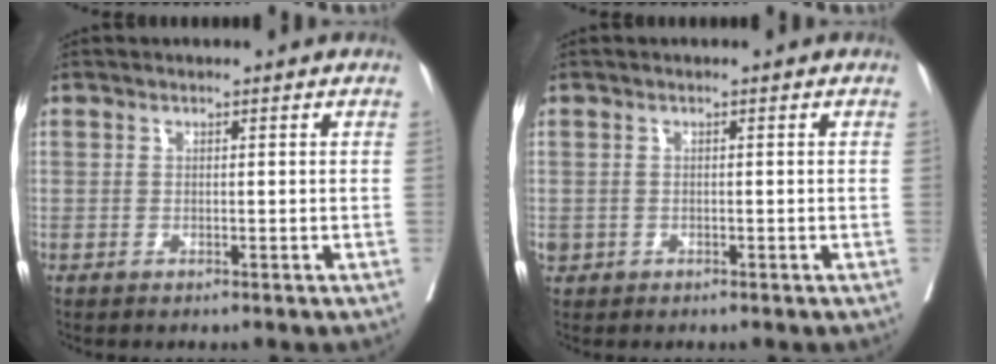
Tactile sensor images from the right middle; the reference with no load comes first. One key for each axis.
{"total": 1.5, "fx": -0.5, "fy": 1.3, "fz": 0.7, "tx": -0.019, "ty": 0.003, "tz": -0.004}